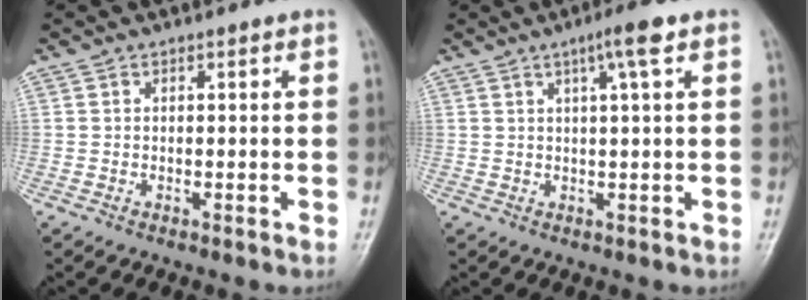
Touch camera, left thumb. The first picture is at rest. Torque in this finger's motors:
{"motor_torque": [-0.04, 0.01, 0.09, -0.19, 0.10]}